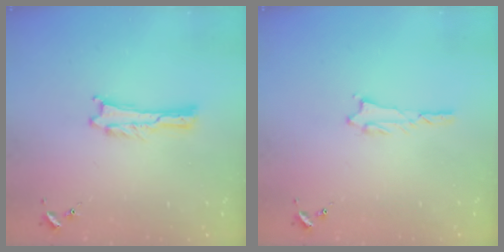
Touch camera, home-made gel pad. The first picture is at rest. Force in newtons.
{"total": 0.9, "press": 0.9, "slide": 0.2}